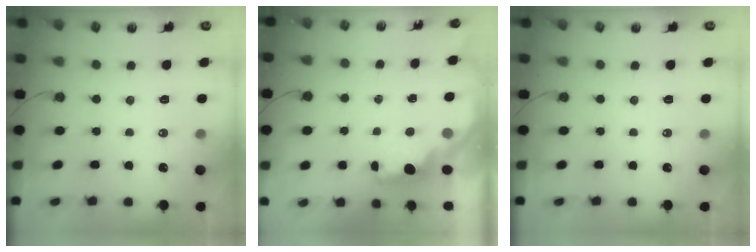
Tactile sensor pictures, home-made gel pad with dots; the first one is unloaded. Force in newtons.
{"total": 2.3, "press": 2.2, "slide": 0.8}
{"total": 0.0}